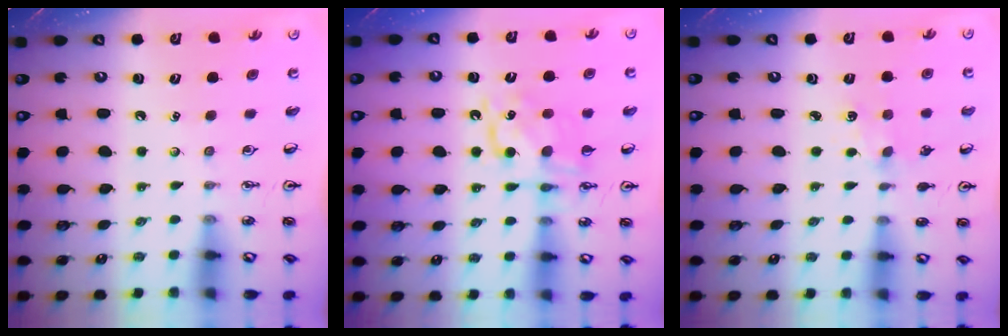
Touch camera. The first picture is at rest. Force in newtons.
{"total": 10.3, "press": 10.3, "slide": 0.3}
{"total": 1.9, "press": 1.9, "slide": 0.2}